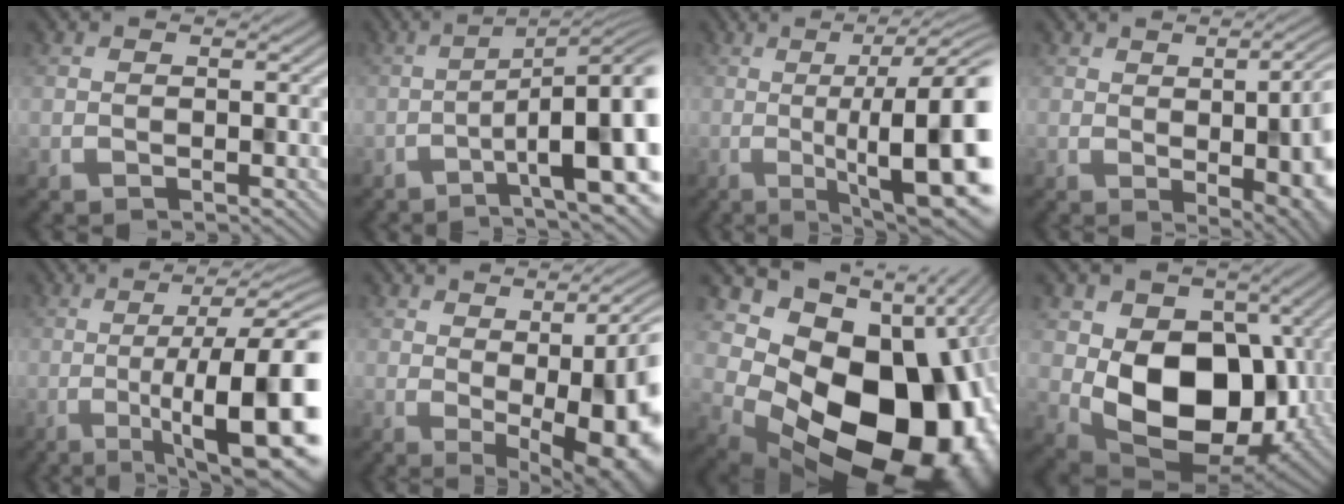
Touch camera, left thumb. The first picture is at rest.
{"total": 12.8, "force": [-4.1, 3.7, 11.6], "torque": [-0.134, 0.009, -0.054]}
{"total": 15.9, "force": [-0.7, 4.2, 15.4], "torque": [-0.190, 0.009, -0.006]}
{"total": 11.7, "force": [0.6, 4.9, 10.6], "torque": [-0.103, 0.011, 0.012]}
{"total": 16.4, "force": [-3.1, 4.6, 15.5], "torque": [-0.195, -0.003, -0.040]}
{"total": 15.2, "force": [0.5, 6.0, 13.9], "torque": [-0.143, 0.013, 0.021]}
{"total": 19.5, "force": [-0.7, 14.7, 12.7], "torque": [-0.179, -0.072, 0.032]}
{"total": 11.9, "force": [-0.2, 8.9, 7.8], "torque": [-0.137, -0.032, 0.007]}